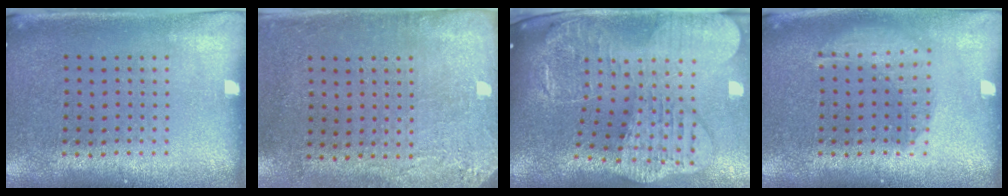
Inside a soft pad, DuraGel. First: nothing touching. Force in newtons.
{"total": 2.8, "press": 2.3, "slide": 1.6}
{"total": 4.0, "press": 3.1, "slide": 2.6}
{"total": 1.5, "press": 1.3, "slide": 0.7}